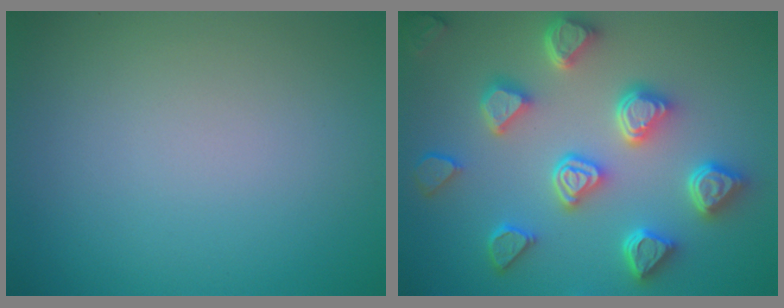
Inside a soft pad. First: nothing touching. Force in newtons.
{"total": 6.9, "press": 5.7, "slide": 3.9}